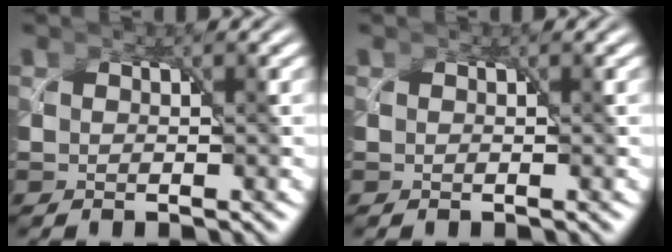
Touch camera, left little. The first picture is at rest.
{"total": 0.0}